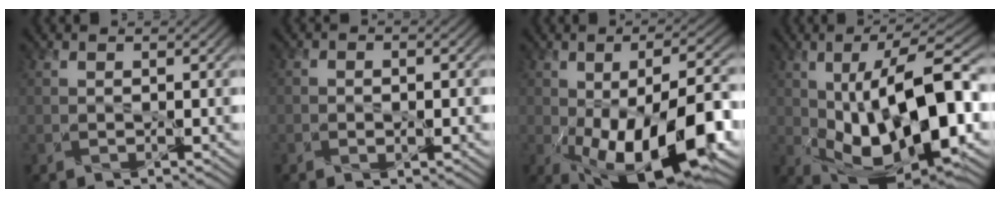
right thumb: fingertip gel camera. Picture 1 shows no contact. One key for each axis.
{"total": 1.6, "fx": -0.9, "fy": 0.8, "fz": 1.0, "tx": -0.013, "ty": -0.008, "tz": -0.013}
{"total": 18.9, "fx": -6.2, "fy": 8.8, "fz": 15.6, "tx": -0.239, "ty": -0.033, "tz": -0.087}
{"total": 17.0, "fx": -1.3, "fy": 7.7, "fz": 15.0, "tx": -0.230, "ty": 0.004, "tz": -0.024}